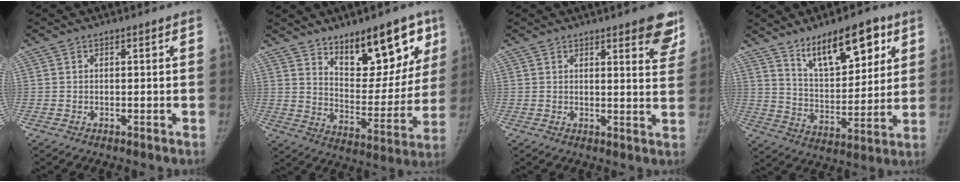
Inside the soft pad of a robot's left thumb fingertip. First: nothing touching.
{"total": 18.7, "force": [11.2, 8.6, 12.2], "torque": [-0.106, -0.070, 0.176]}
{"total": 9.0, "force": [6.0, 2.4, 6.2], "torque": [-0.043, -0.029, 0.063]}
{"total": 16.0, "force": [9.3, 6.8, 11.1], "torque": [-0.136, -0.045, 0.162]}